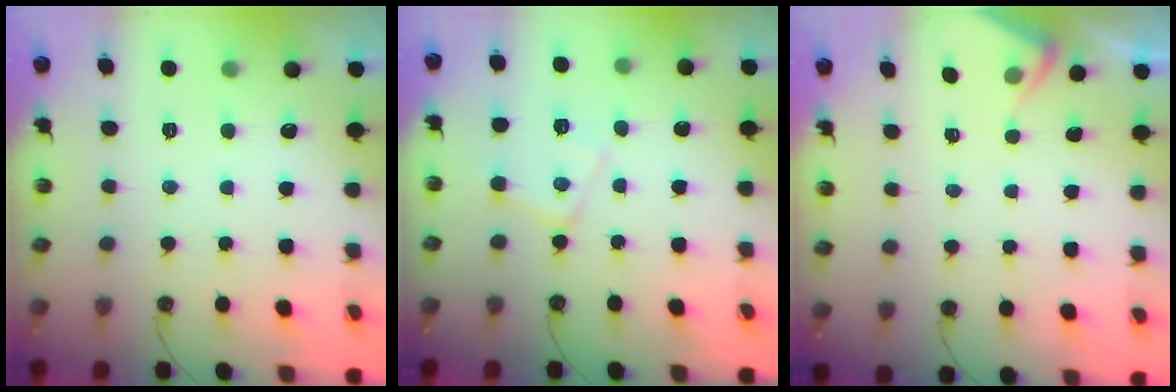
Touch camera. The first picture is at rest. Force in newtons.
{"total": 10.0, "press": 10.0, "slide": 0.7}
{"total": 3.7, "press": 3.7, "slide": 0.4}